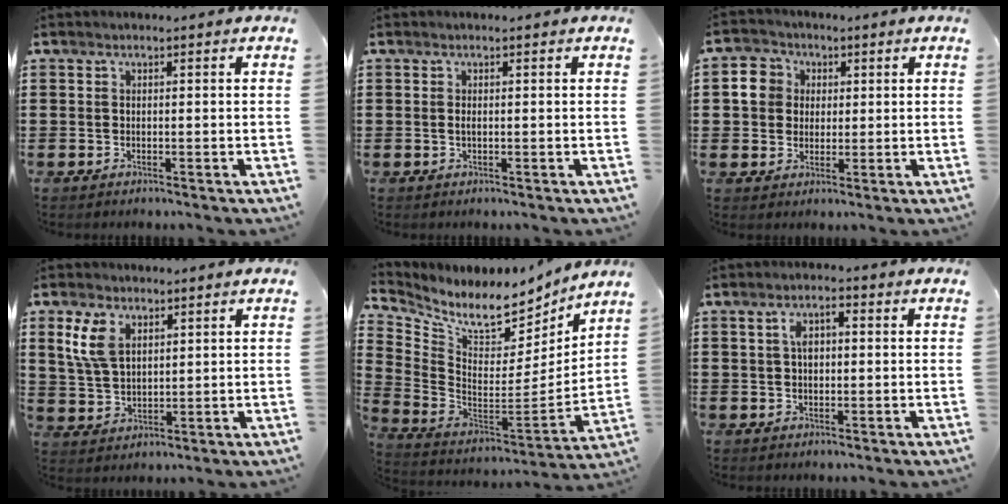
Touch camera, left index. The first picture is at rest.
{"total": 0.7, "force": [0.1, 0.1, 0.7], "torque": [-0.016, -0.002, 0.002]}
{"total": 5.4, "force": [1.1, 5.1, 1.4], "torque": [-0.043, 0.015, 0.017]}
{"total": 6.5, "force": [3.2, 3.9, 4.0], "torque": [-0.100, 0.009, 0.058]}
{"total": 7.8, "force": [6.6, 2.8, 3.0], "torque": [-0.080, -0.063, 0.114]}
{"total": 3.4, "force": [0.4, 1.8, 2.9], "torque": [-0.059, 0.010, 0.003]}